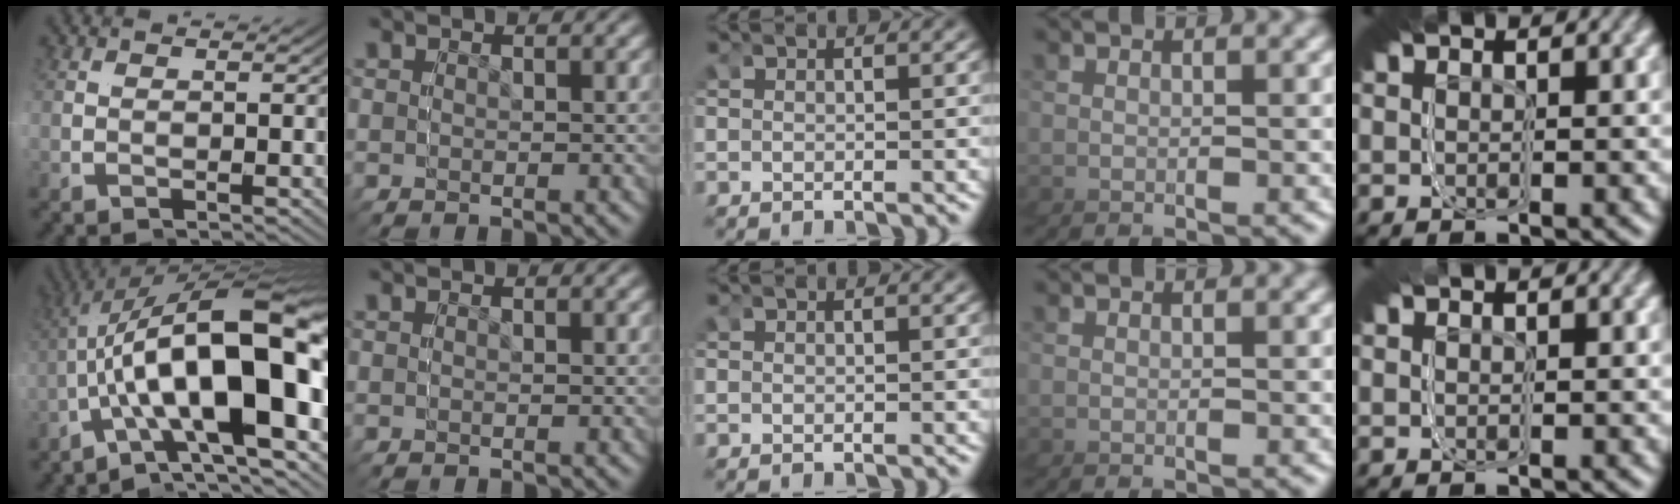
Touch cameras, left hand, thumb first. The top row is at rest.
{"thumb": {"total": 17.6, "force": [-1.6, 7.4, 15.9], "torque": [-0.254, -0.002, -0.032]}, "little": {"total": 0.7, "force": [-0.1, -0.4, -0.5], "torque": [0.007, -0.001, 0.000]}}